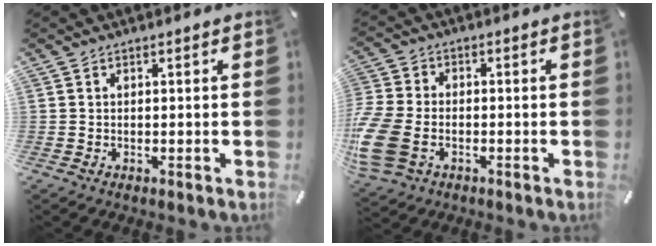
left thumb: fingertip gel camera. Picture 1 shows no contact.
{"total": 11.2, "force": [-3.5, 7.8, 7.2], "torque": [-0.169, 0.012, -0.061]}